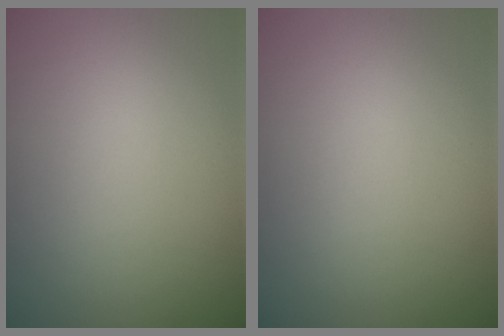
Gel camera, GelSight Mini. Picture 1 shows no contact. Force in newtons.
{"total": 0.0}